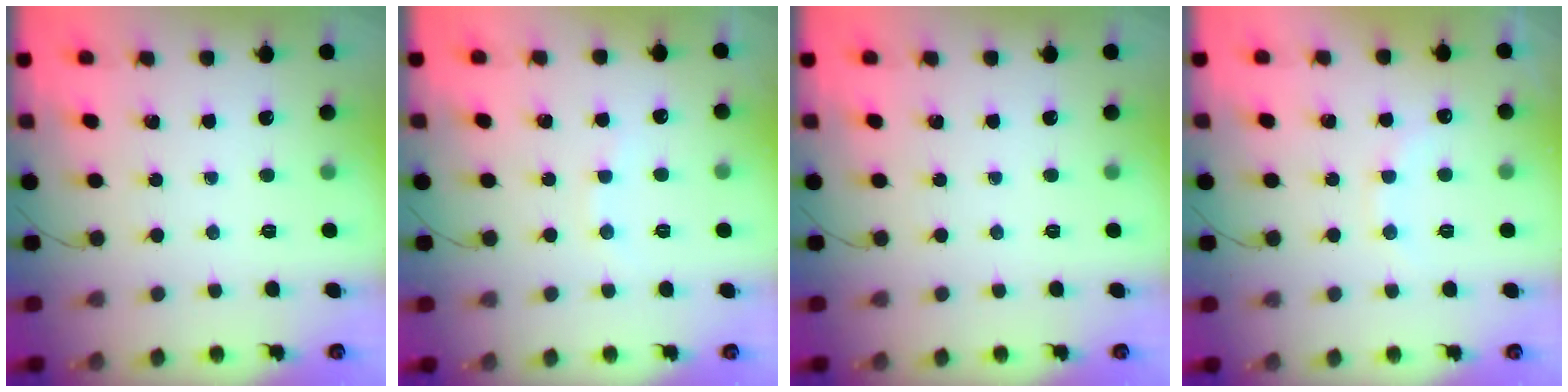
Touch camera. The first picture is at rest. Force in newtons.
{"total": 5.6, "press": 5.4, "slide": 1.1}
{"total": 0.0}
{"total": 8.6, "press": 8.5, "slide": 1.3}